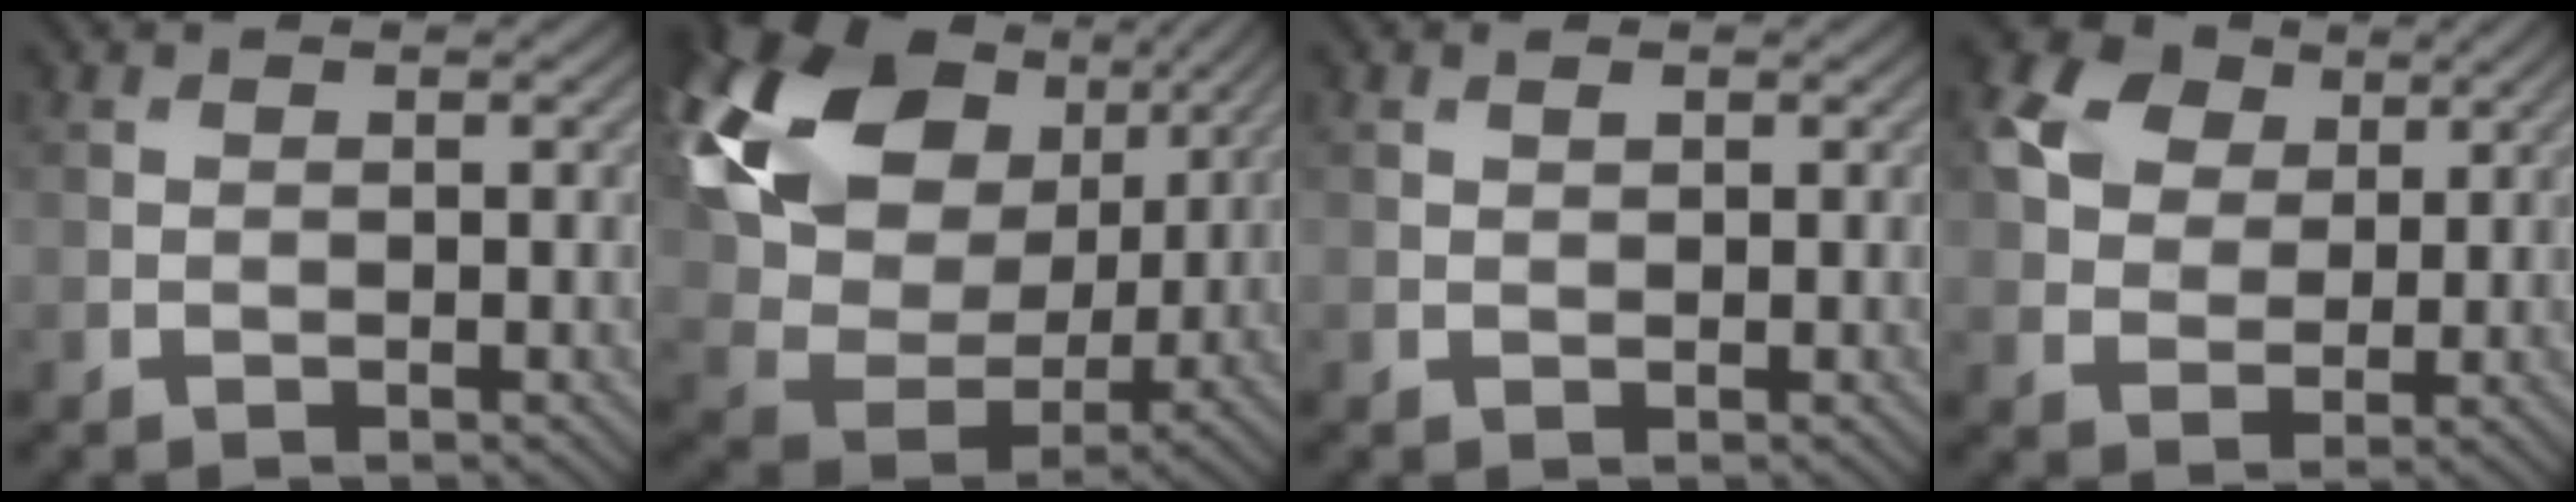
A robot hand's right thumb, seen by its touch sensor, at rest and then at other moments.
{"total": 20.2, "force": [8.5, 13.9, 11.8], "torque": [-0.306, 0.042, 0.178]}
{"total": 0.8, "force": [0.5, 0.3, 0.5], "torque": [-0.010, 0.002, 0.010]}
{"total": 7.5, "force": [3.3, 5.6, 3.8], "torque": [-0.101, 0.017, 0.047]}